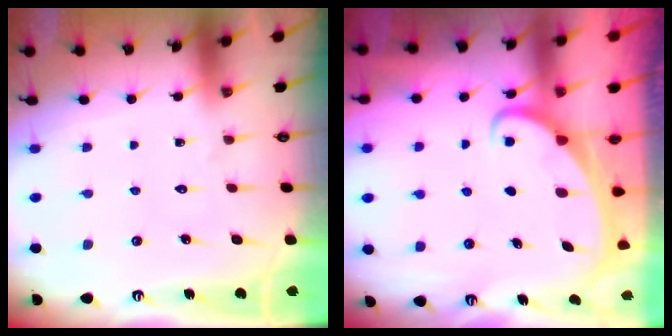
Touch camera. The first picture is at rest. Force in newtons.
{"total": 2.4, "press": 2.4, "slide": 0.3}